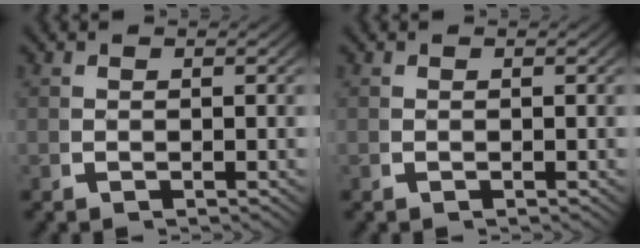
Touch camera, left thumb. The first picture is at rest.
{"total": 0.0}